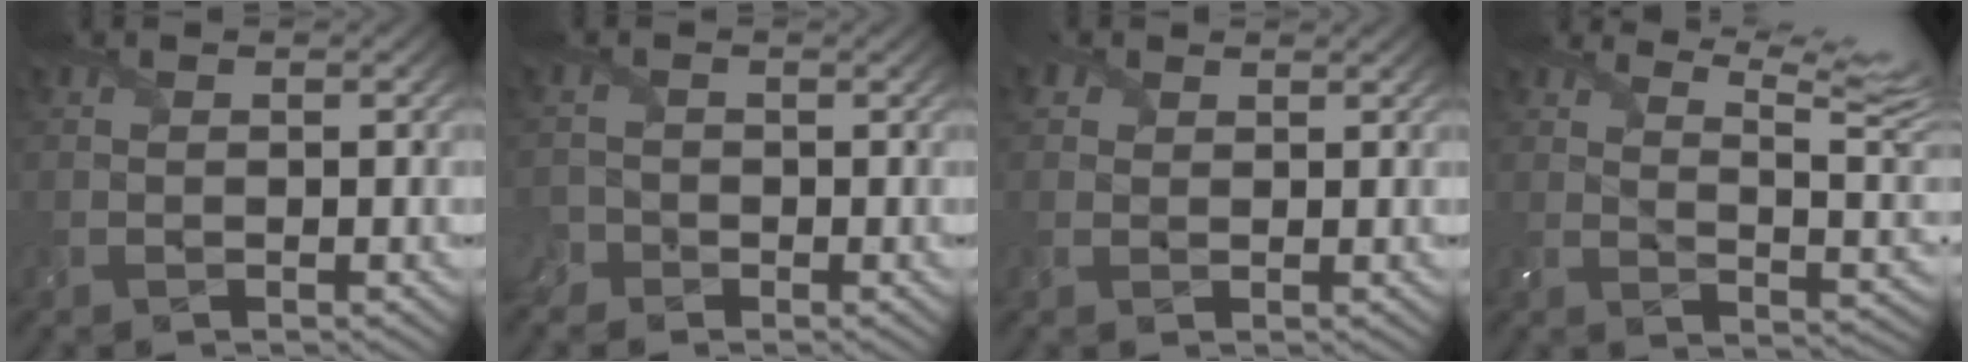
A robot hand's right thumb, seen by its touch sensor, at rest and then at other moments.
{"total": 2.6, "force": [-2.0, 1.6, 0.3], "torque": [-0.011, -0.006, -0.051]}
{"total": 1.8, "force": [0.9, 1.5, 0.4], "torque": [-0.013, 0.006, 0.020]}
{"total": 10.3, "force": [7.4, 2.8, 6.7], "torque": [-0.119, 0.006, 0.101]}